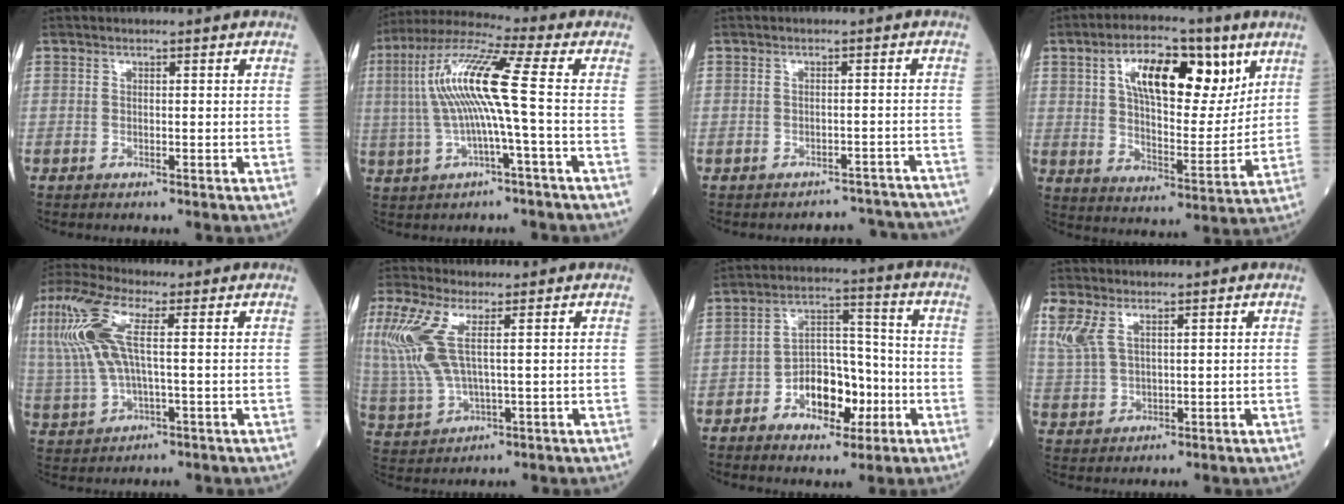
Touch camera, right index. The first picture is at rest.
{"total": 12.1, "force": [0.3, -0.2, 12.1], "torque": [-0.244, 0.024, 0.002]}
{"total": 8.0, "force": [-7.8, 1.8, -0.4], "torque": [0.021, 0.030, -0.074]}
{"total": 16.5, "force": [7.3, 6.5, 13.2], "torque": [-0.212, 0.016, 0.123]}
{"total": 15.9, "force": [4.1, 5.8, 14.2], "torque": [-0.352, 0.019, 0.076]}
{"total": 9.9, "force": [2.9, 3.0, 9.0], "torque": [-0.244, 0.005, 0.065]}
{"total": 9.6, "force": [-3.7, 5.2, 7.1], "torque": [-0.124, 0.024, -0.058]}
{"total": 8.0, "force": [4.2, 4.2, 5.4], "torque": [-0.148, 0.017, 0.097]}